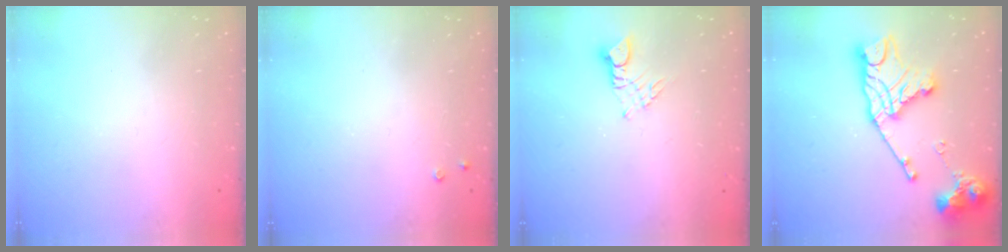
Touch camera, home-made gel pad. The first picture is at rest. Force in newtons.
{"total": 1.8, "press": 1.8, "slide": 0.4}
{"total": 3.5, "press": 3.5, "slide": 0.2}
{"total": 19.6, "press": 19.5, "slide": 2.0}